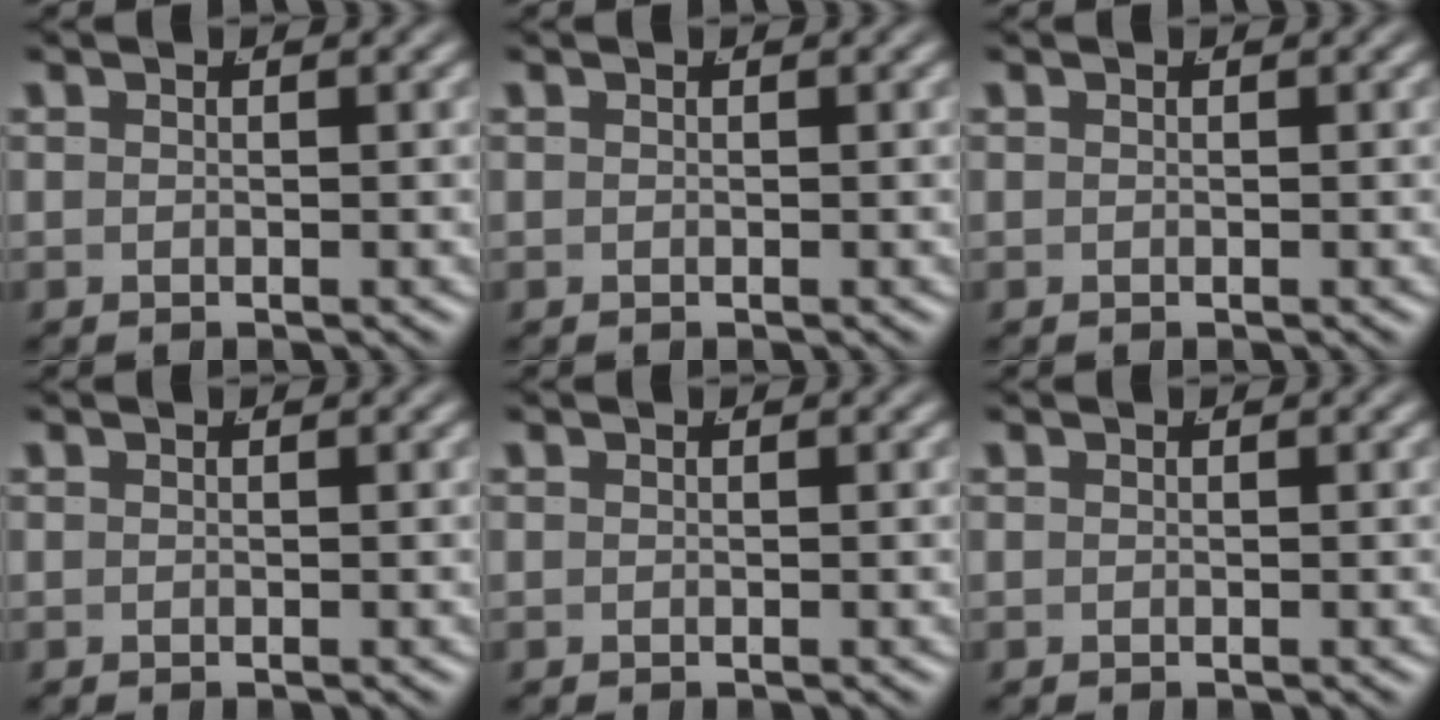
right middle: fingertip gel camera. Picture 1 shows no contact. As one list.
[{"total": 0.0}, {"total": 0.0}, {"total": 0.0}, {"total": 0.0}, {"total": 0.0}]